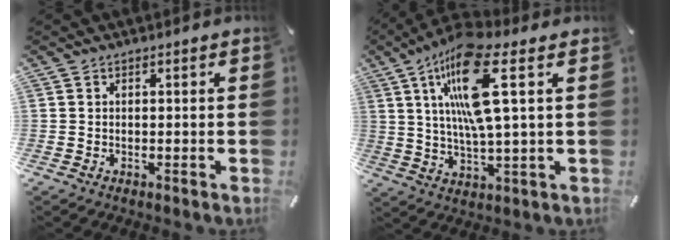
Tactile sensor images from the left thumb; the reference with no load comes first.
{"total": 15.6, "force": [5.5, 3.3, 14.2], "torque": [-0.285, -0.010, 0.083]}